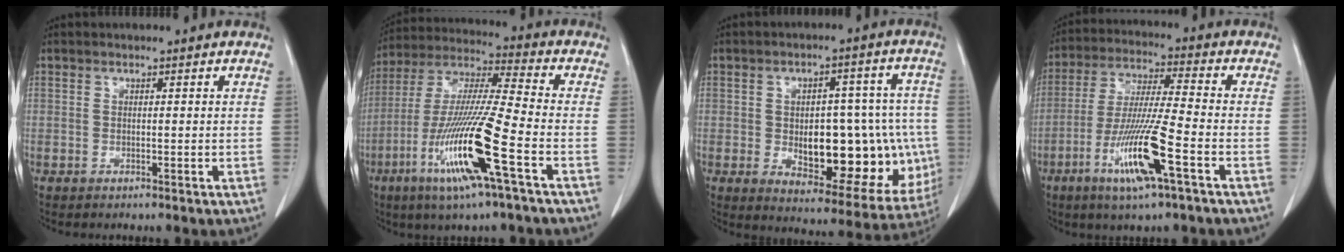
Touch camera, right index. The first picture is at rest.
{"total": 17.0, "force": [-6.8, -0.1, 15.6], "torque": [-0.322, -0.022, -0.130]}
{"total": 20.0, "force": [-2.6, 9.0, 17.7], "torque": [-0.194, 0.026, -0.003]}
{"total": 13.1, "force": [-5.6, 0.2, 11.8], "torque": [-0.236, -0.021, -0.105]}